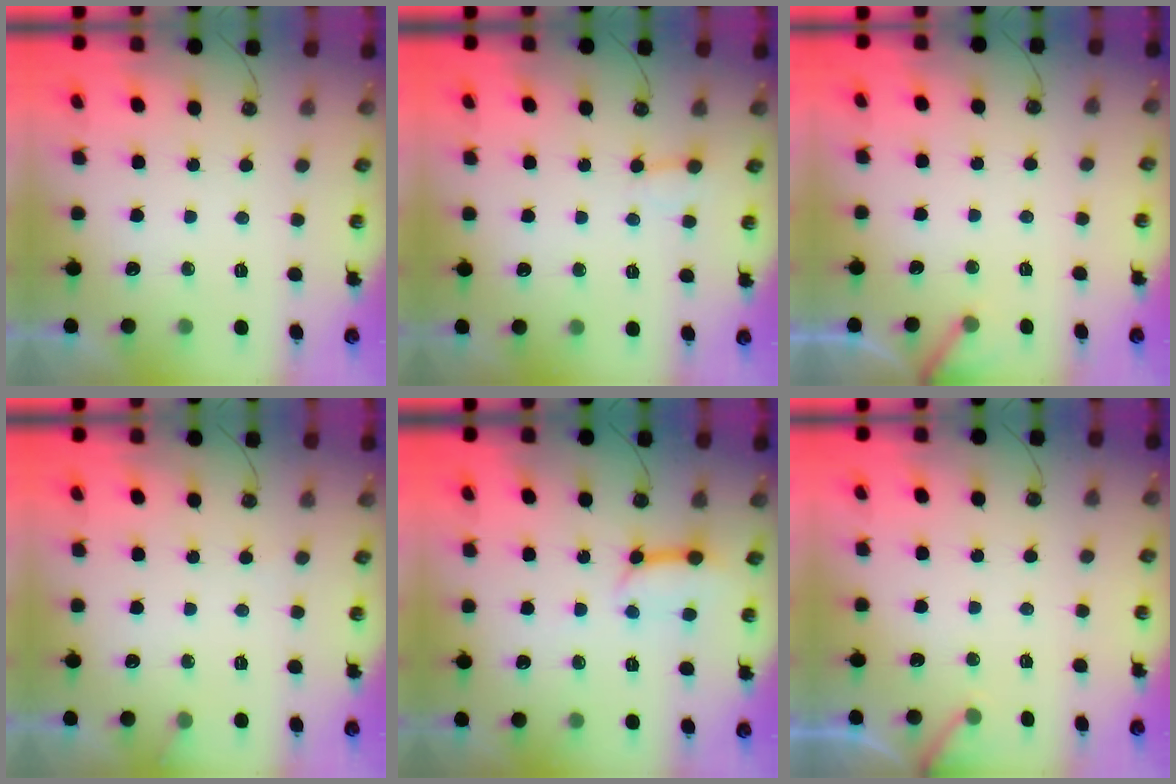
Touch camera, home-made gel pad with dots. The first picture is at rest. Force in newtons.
{"total": 3.7, "press": 3.7, "slide": 0.3}
{"total": 3.6, "press": 3.5, "slide": 0.3}
{"total": 5.5, "press": 5.5, "slide": 0.5}
{"total": 9.8, "press": 9.8, "slide": 1.0}
{"total": 3.7, "press": 3.6, "slide": 0.3}